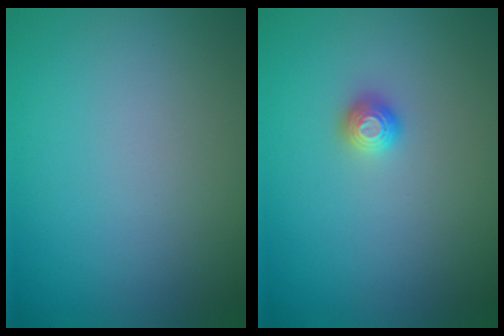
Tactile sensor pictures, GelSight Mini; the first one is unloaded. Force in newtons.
{"total": 1.0, "press": 1.0, "slide": 0.1}